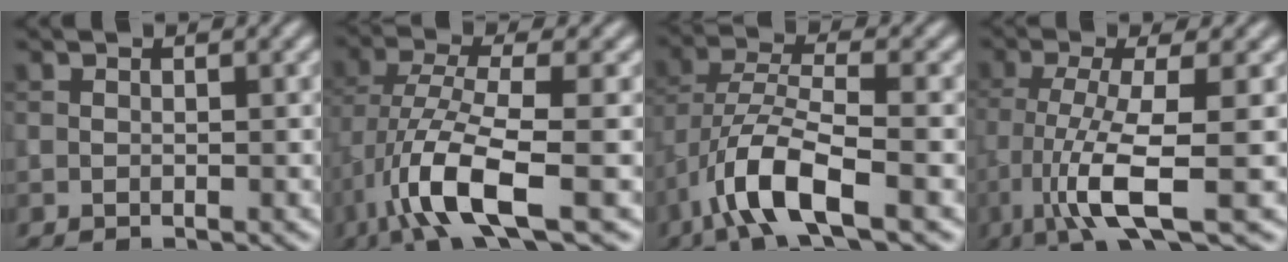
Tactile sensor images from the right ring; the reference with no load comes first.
{"total": 7.9, "force": [-2.8, 2.3, 7.0], "torque": [-0.142, 0.000, -0.059]}
{"total": 6.6, "force": [-3.4, 2.1, 5.3], "torque": [-0.105, 0.001, -0.072]}
{"total": 7.2, "force": [-2.4, 1.5, 6.7], "torque": [-0.122, -0.008, -0.049]}